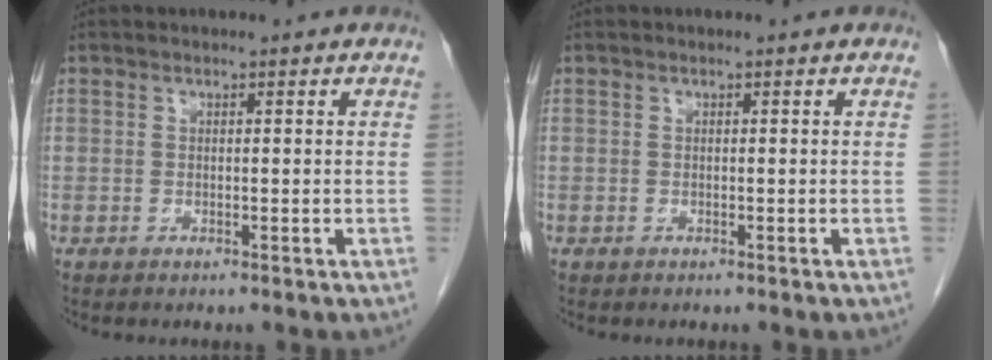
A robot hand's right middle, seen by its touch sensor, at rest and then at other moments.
{"total": 0.0}